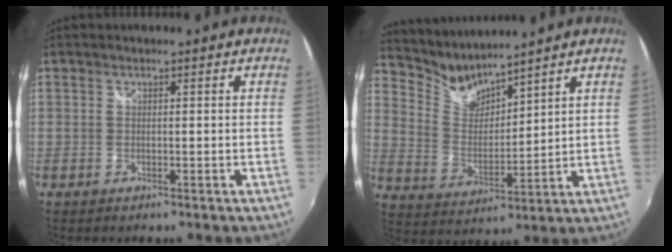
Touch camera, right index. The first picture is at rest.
{"total": 7.4, "force": [7.2, 0.8, 1.3], "torque": [-0.031, -0.017, 0.149]}